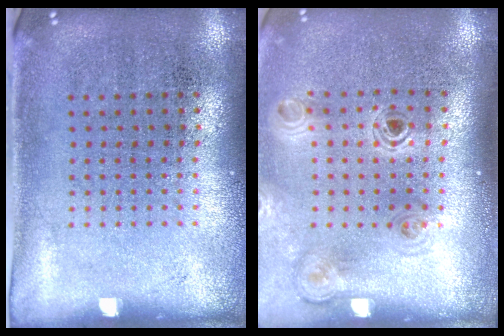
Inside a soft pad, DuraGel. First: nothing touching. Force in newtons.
{"total": 1.1, "press": 1.1, "slide": 0.2}